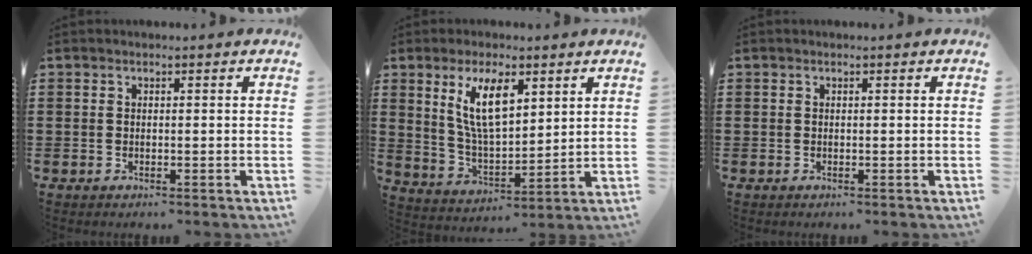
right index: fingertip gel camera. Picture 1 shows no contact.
{"total": 9.2, "force": [4.0, 3.6, 7.4], "torque": [-0.156, 0.007, 0.073]}
{"total": 0.0}